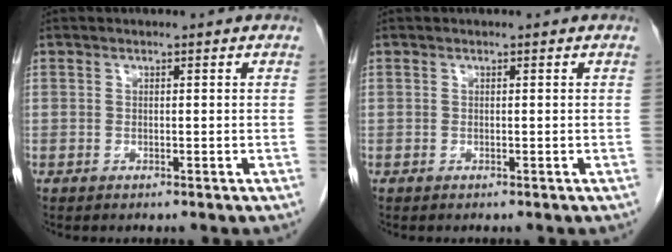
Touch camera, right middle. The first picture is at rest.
{"total": 0.0}